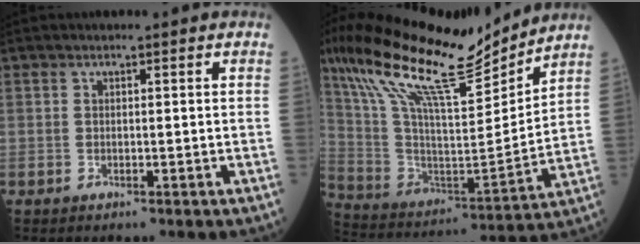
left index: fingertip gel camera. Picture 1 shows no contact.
{"total": 21.2, "force": [16.9, 2.9, 12.4], "torque": [-0.232, 0.007, 0.304]}